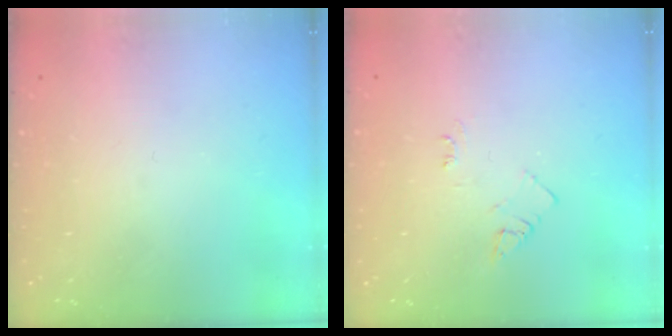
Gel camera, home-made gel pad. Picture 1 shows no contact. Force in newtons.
{"total": 3.8, "press": 3.8, "slide": 0.5}